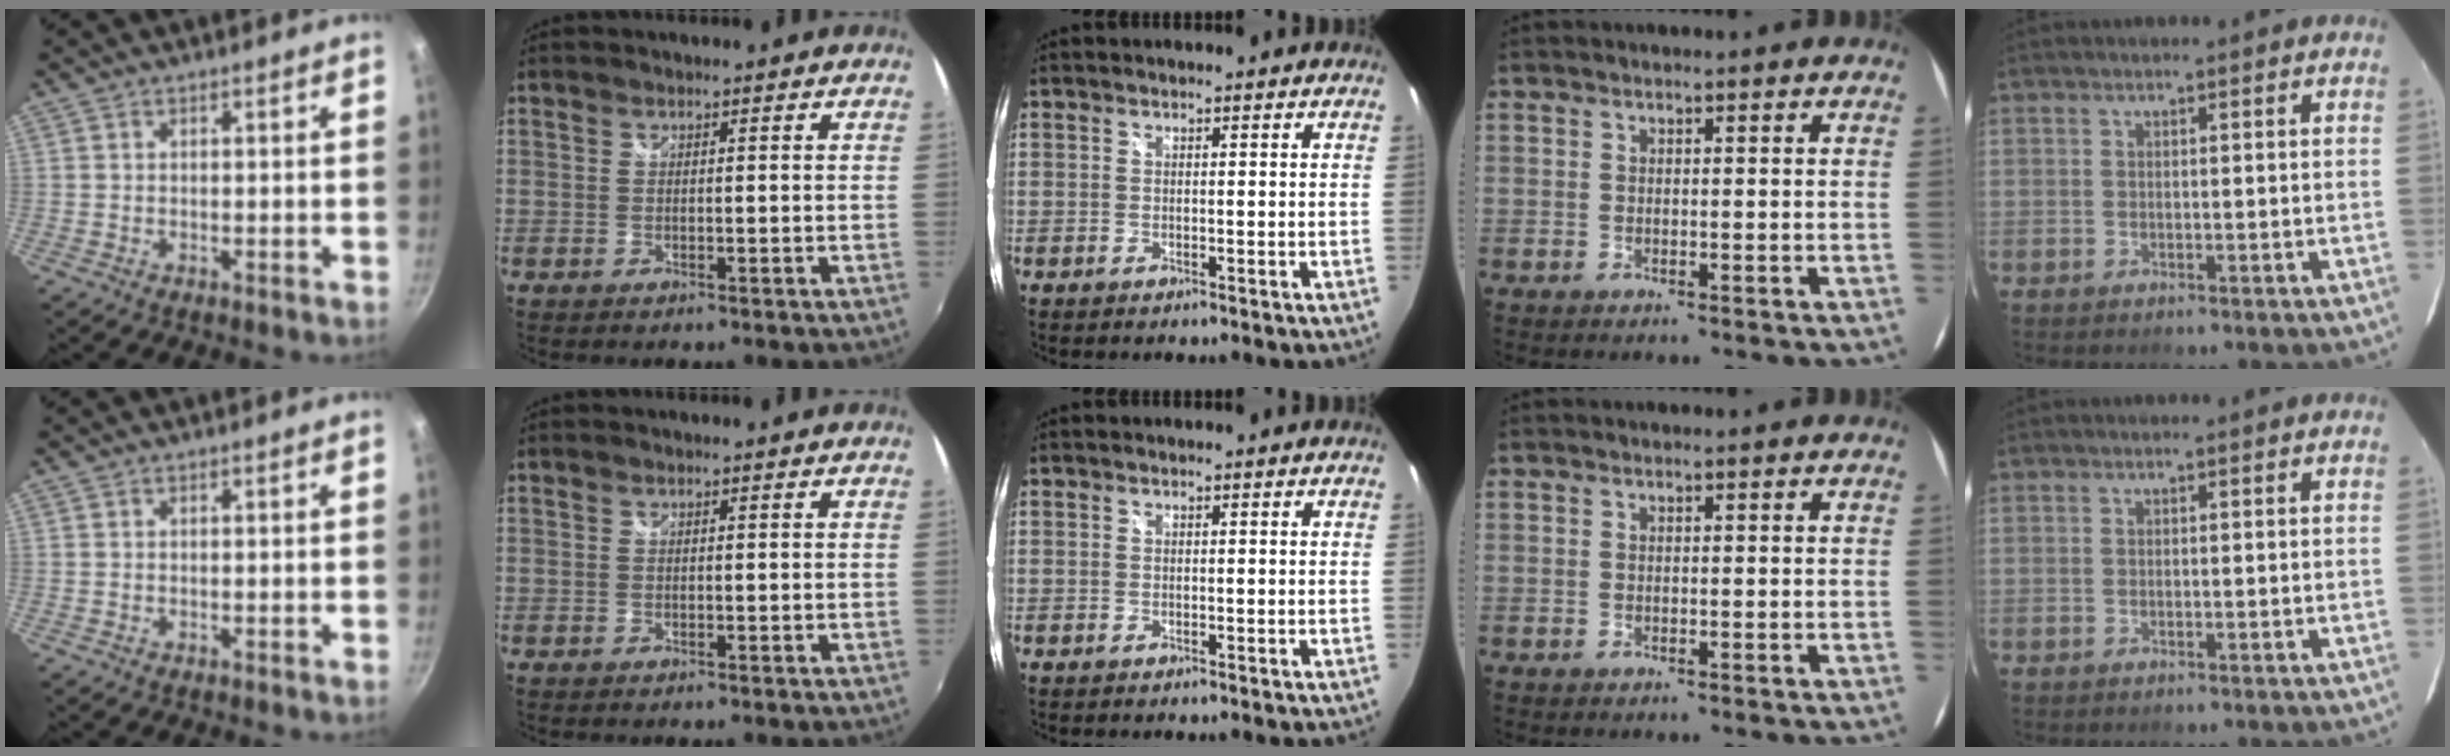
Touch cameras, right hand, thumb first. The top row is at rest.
{}